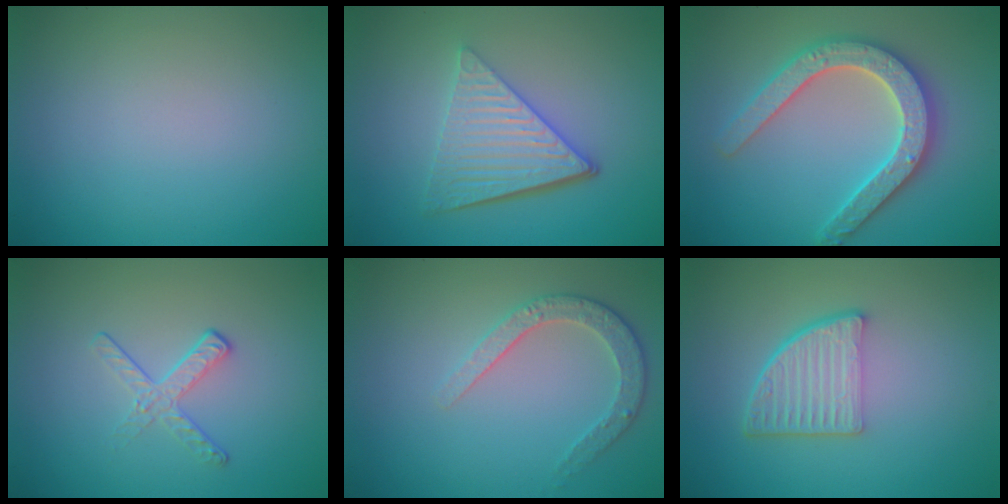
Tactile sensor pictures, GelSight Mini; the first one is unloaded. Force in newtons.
{"total": 5.8, "press": 4.1, "slide": 4.1}
{"total": 5.3, "press": 5.2, "slide": 1.0}
{"total": 1.9, "press": 1.1, "slide": 1.6}
{"total": 2.9, "press": 2.8, "slide": 0.7}
{"total": 4.8, "press": 3.4, "slide": 3.5}